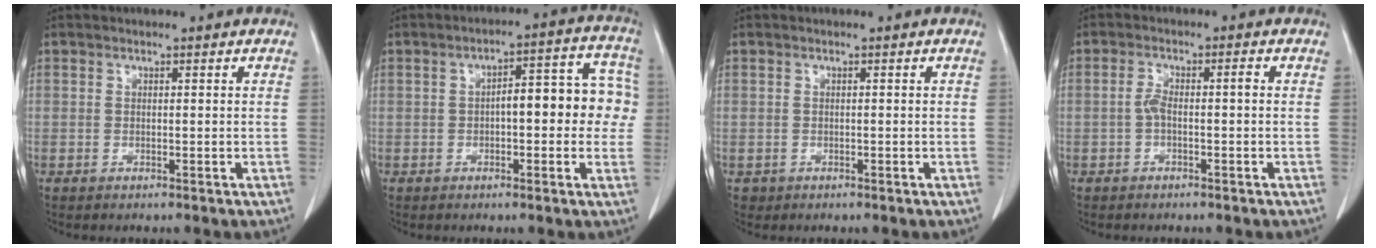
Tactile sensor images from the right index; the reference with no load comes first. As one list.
[{"total": 10.6, "force": [0.2, 3.9, 9.9], "torque": [-0.122, 0.049, 0.001]}, {"total": 0.9, "force": [-0.3, 0.9, 0.0], "torque": [-0.001, 0.005, -0.006]}, {"total": 2.8, "force": [-0.6, 0.7, 2.7], "torque": [-0.055, 0.011, -0.010]}]